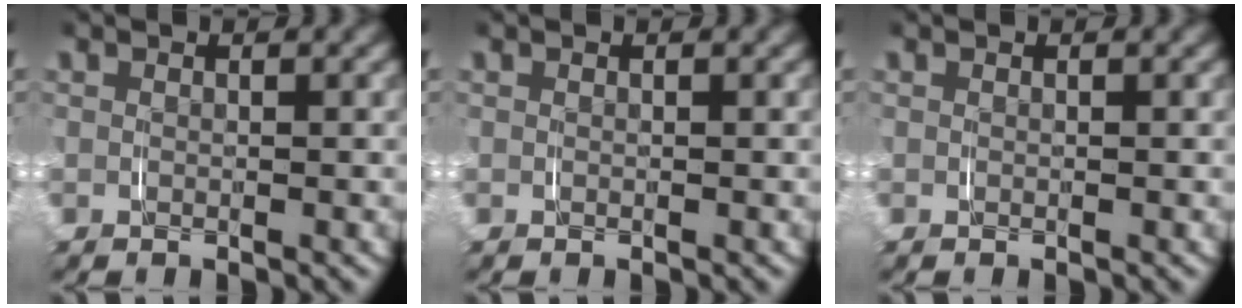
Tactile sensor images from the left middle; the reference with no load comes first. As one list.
[{"total": 0.0}, {"total": 0.0}]